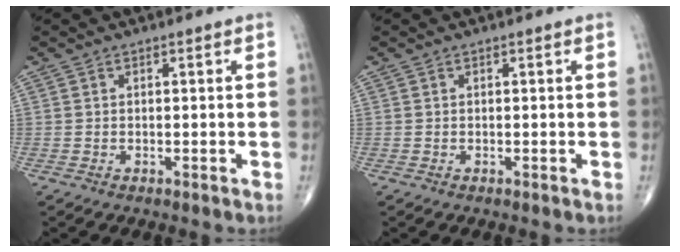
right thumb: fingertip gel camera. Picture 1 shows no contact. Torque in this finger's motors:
{"motor_torque": [0.00, 0.00, -0.01, 0.01, 0.00]}